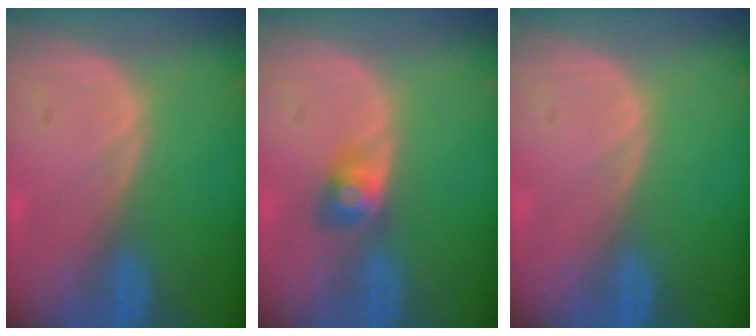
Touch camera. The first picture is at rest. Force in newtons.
{"total": 2.9, "press": 2.8, "slide": 0.1}
{"total": 0.0}